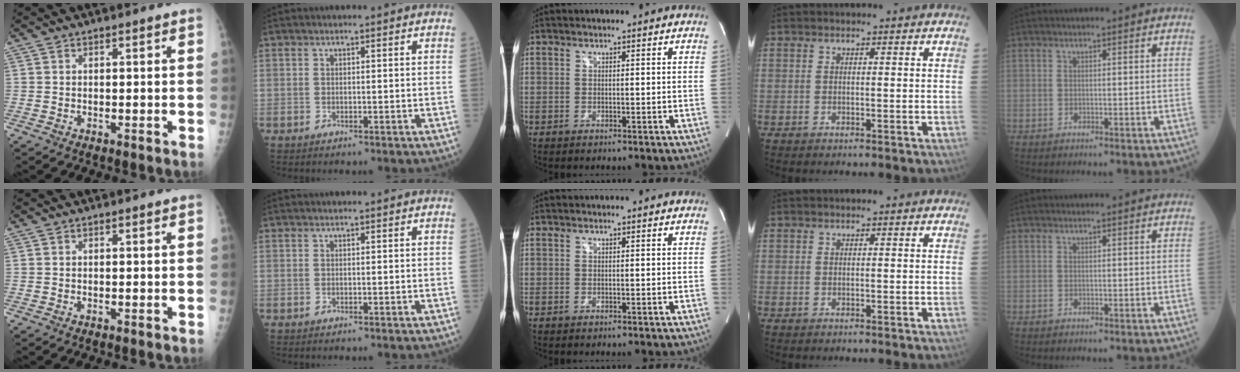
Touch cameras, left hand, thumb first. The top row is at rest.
{}